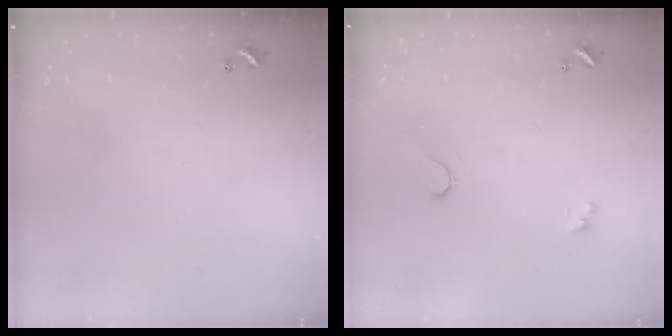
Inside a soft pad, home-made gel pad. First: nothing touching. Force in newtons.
{"total": 0.8, "press": 0.7, "slide": 0.4}